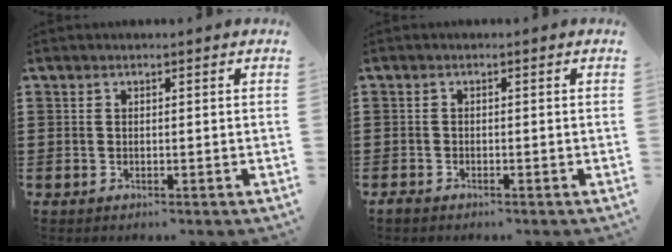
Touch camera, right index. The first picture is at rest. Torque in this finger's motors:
{"motor_torque": [-1.11, 1.03, -1.06, -0.21]}